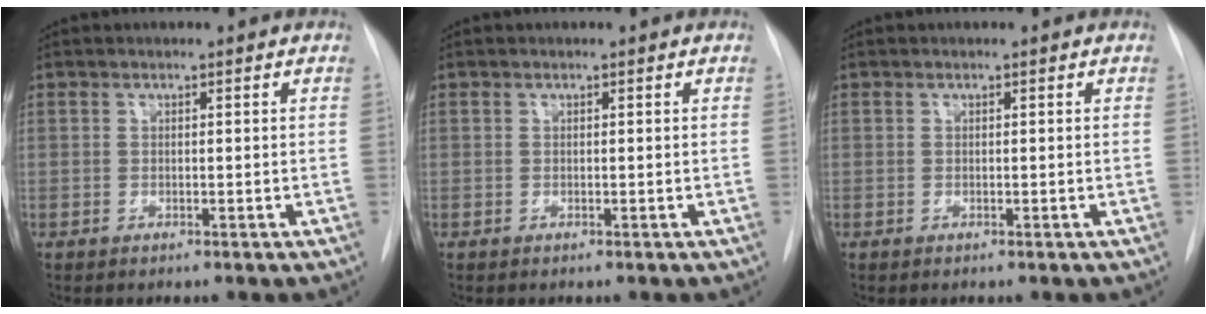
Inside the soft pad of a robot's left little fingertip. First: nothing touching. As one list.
[{"total": 0.0}, {"total": 0.0}]